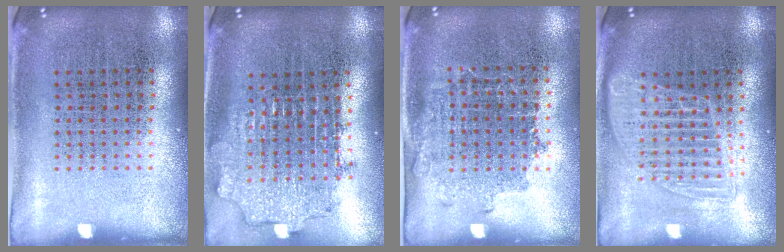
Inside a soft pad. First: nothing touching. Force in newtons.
{"total": 1.9, "press": 1.4, "slide": 1.3}
{"total": 1.1, "press": 0.9, "slide": 0.6}
{"total": 1.4, "press": 1.3, "slide": 0.6}